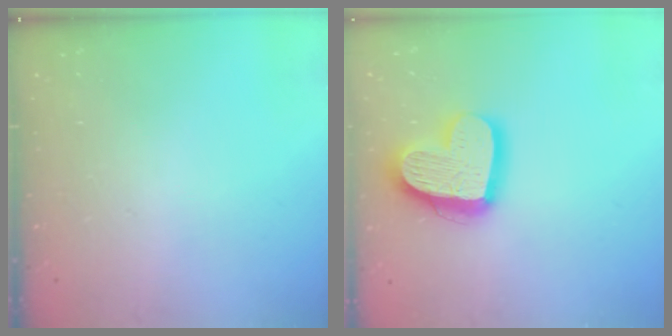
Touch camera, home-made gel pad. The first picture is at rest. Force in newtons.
{"total": 18.0, "press": 17.9, "slide": 1.5}